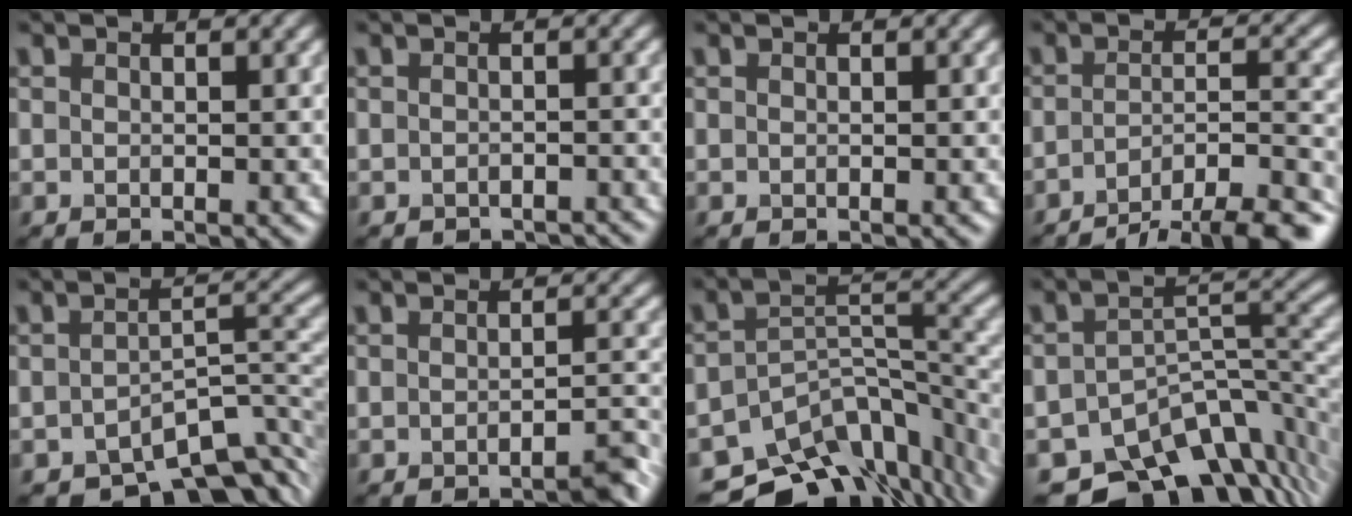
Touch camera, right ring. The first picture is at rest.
{"total": 2.1, "force": [-2.1, 0.3, 0.1], "torque": [0.006, -0.001, -0.023]}
{"total": 0.0}
{"total": 8.5, "force": [-6.7, 2.2, 4.9], "torque": [-0.063, 0.003, -0.102]}
{"total": 8.2, "force": [-5.9, 3.3, 4.6], "torque": [-0.048, -0.013, -0.092]}
{"total": 2.2, "force": [-1.7, 0.3, 1.4], "torque": [-0.008, 0.008, -0.032]}
{"total": 11.9, "force": [-8.8, 5.9, 5.5], "torque": [-0.090, -0.008, -0.130]}
{"total": 10.5, "force": [-7.4, 5.0, 5.6], "torque": [-0.069, -0.011, -0.121]}